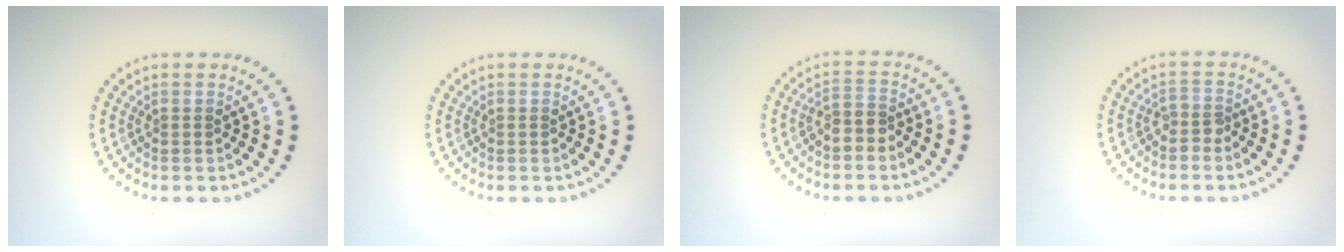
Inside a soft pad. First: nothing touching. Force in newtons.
{"total": 0.0}
{"total": 2.2, "press": 1.9, "slide": 1.2}
{"total": 1.4, "press": 1.0, "slide": 1.0}